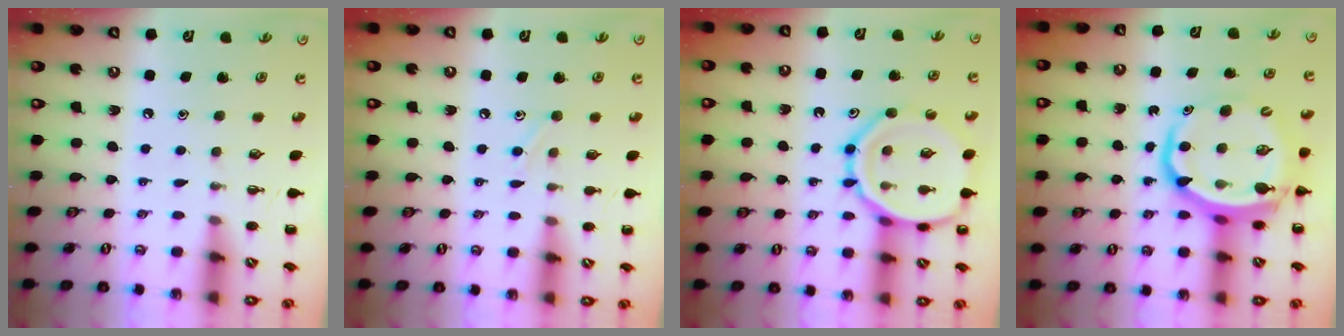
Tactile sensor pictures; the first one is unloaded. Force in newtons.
{"total": 6.3, "press": 6.1, "slide": 1.6}
{"total": 14.7, "press": 14.6, "slide": 1.4}
{"total": 11.9, "press": 11.4, "slide": 3.4}